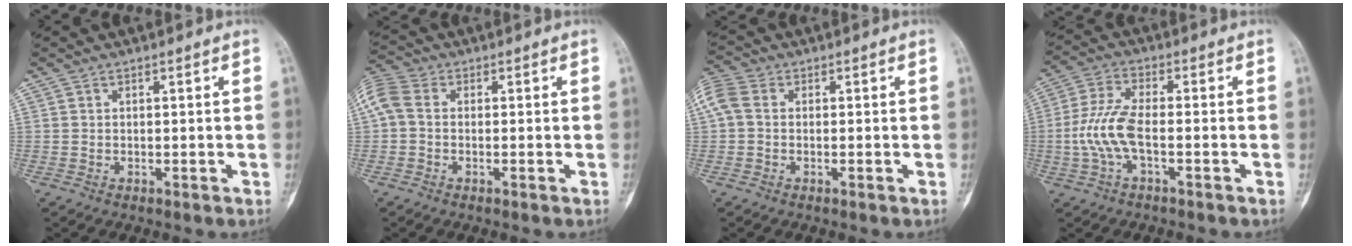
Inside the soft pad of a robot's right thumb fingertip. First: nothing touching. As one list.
[{"total": 6.2, "force": [0.1, 4.2, 4.6], "torque": [-0.114, 0.017, -0.010]}, {"total": 5.7, "force": [0.2, 3.9, 4.1], "torque": [-0.107, 0.016, -0.004]}, {"total": 8.3, "force": [-1.8, 3.1, 7.4], "torque": [-0.181, 0.021, -0.038]}]